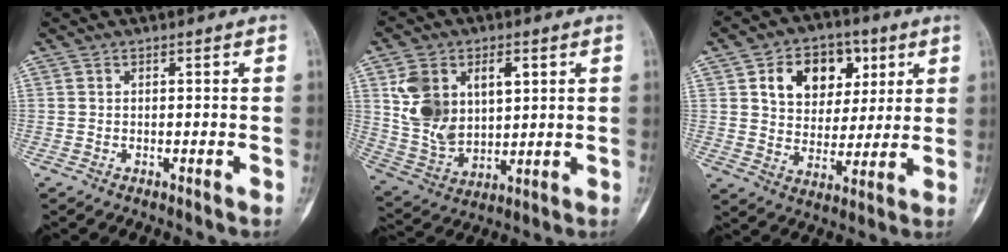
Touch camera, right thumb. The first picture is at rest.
{"total": 14.6, "force": [4.4, 9.9, 9.8], "torque": [-0.163, -0.011, 0.100]}
{"total": 13.9, "force": [5.2, 10.2, 7.9], "torque": [-0.078, -0.008, 0.086]}